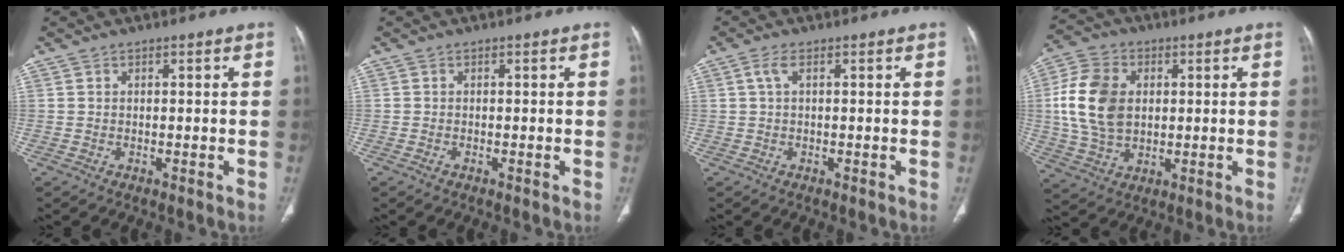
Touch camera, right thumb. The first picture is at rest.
{"total": 0.5, "force": [-0.3, 0.3, 0.3], "torque": [-0.008, 0.002, -0.005]}
{"total": 1.8, "force": [0.5, 0.6, 1.6], "torque": [-0.045, 0.009, 0.011]}
{"total": 13.7, "force": [1.8, 9.7, 9.5], "torque": [-0.175, 0.002, 0.035]}